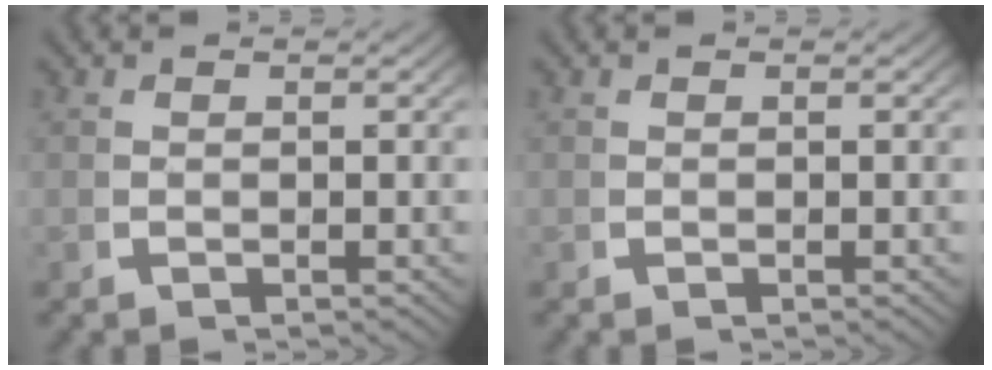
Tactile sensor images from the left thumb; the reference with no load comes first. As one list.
[{"total": 0.0}]